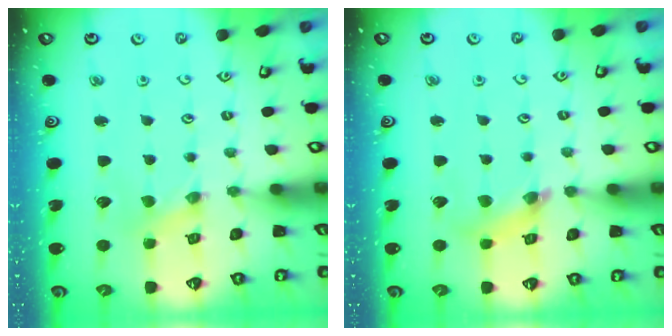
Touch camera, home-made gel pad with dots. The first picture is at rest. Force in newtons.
{"total": 5.2, "press": 5.2, "slide": 0.5}